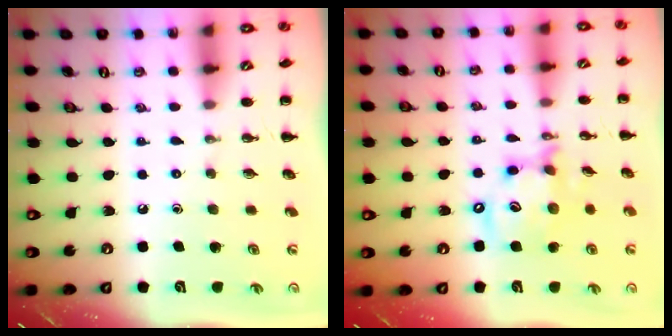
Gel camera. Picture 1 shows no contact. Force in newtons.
{"total": 12.8, "press": 12.4, "slide": 3.1}